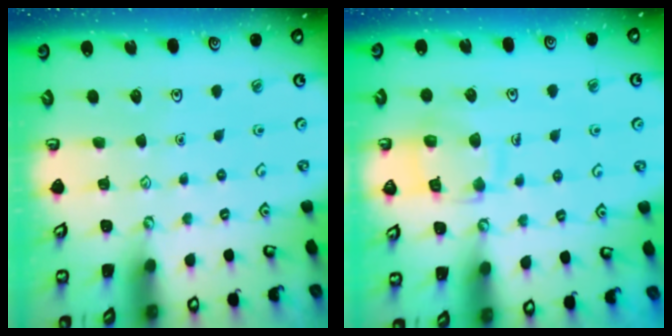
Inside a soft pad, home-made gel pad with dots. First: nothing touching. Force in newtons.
{"total": 11.4, "press": 11.3, "slide": 1.1}